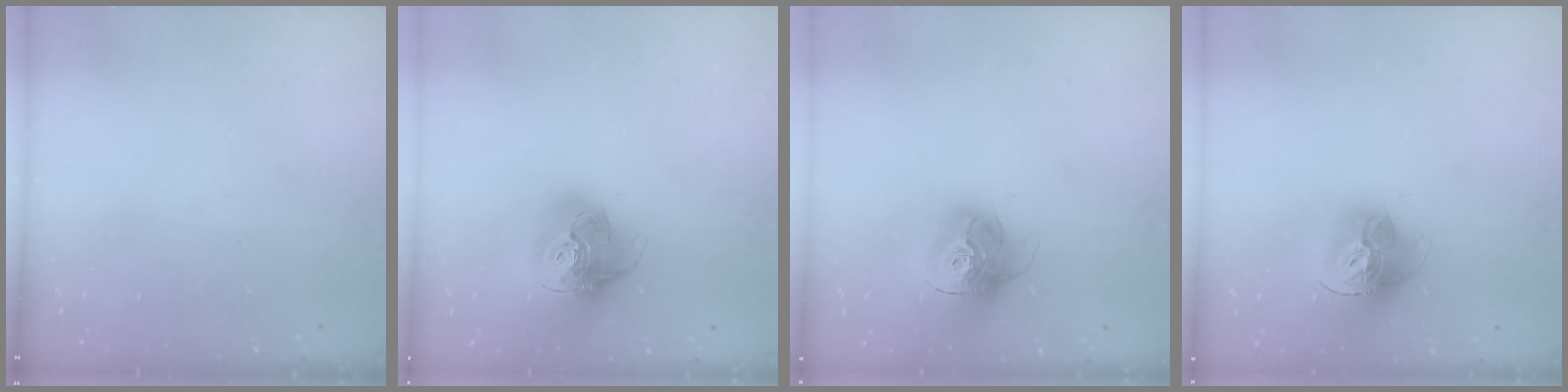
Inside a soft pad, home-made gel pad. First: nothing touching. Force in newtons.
{"total": 17.1, "press": 17.0, "slide": 2.2}
{"total": 16.1, "press": 16.0, "slide": 1.5}
{"total": 15.7, "press": 15.6, "slide": 1.7}